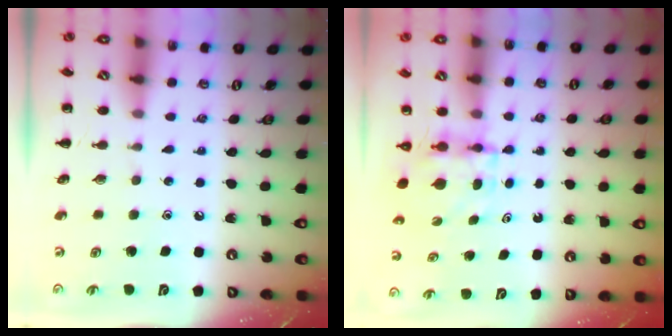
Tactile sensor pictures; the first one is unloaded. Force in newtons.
{"total": 3.9, "press": 3.9, "slide": 0.3}